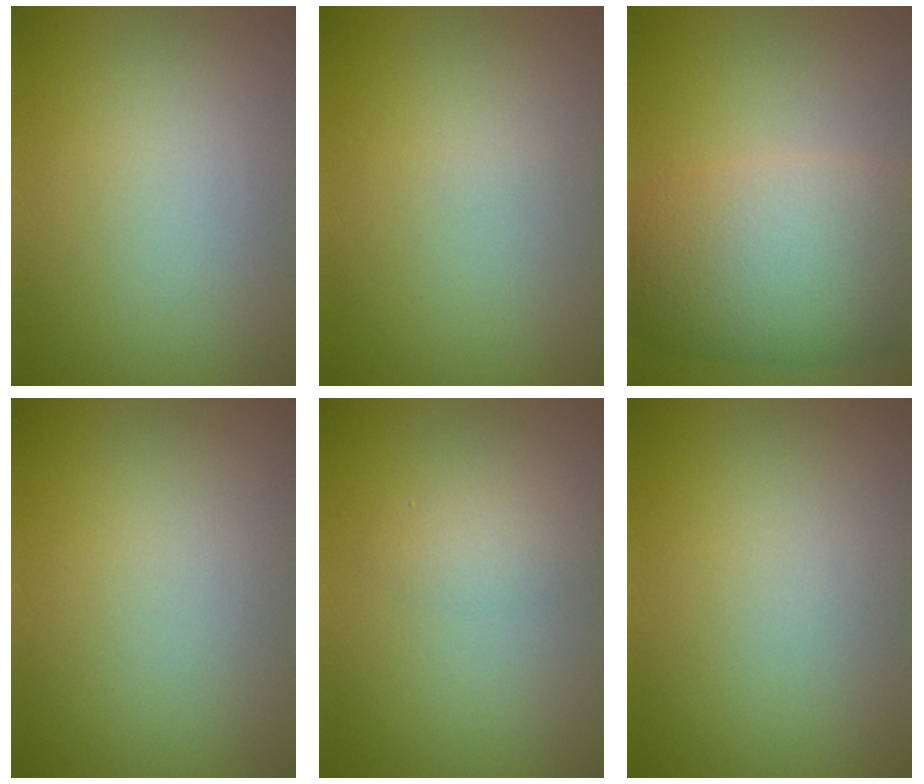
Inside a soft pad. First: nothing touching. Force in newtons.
{"total": 0.0}
{"total": 10.2, "press": 10.2, "slide": 0.0}
{"total": 0.0}
{"total": 1.8, "press": 1.8, "slide": 0.2}
{"total": 0.0}